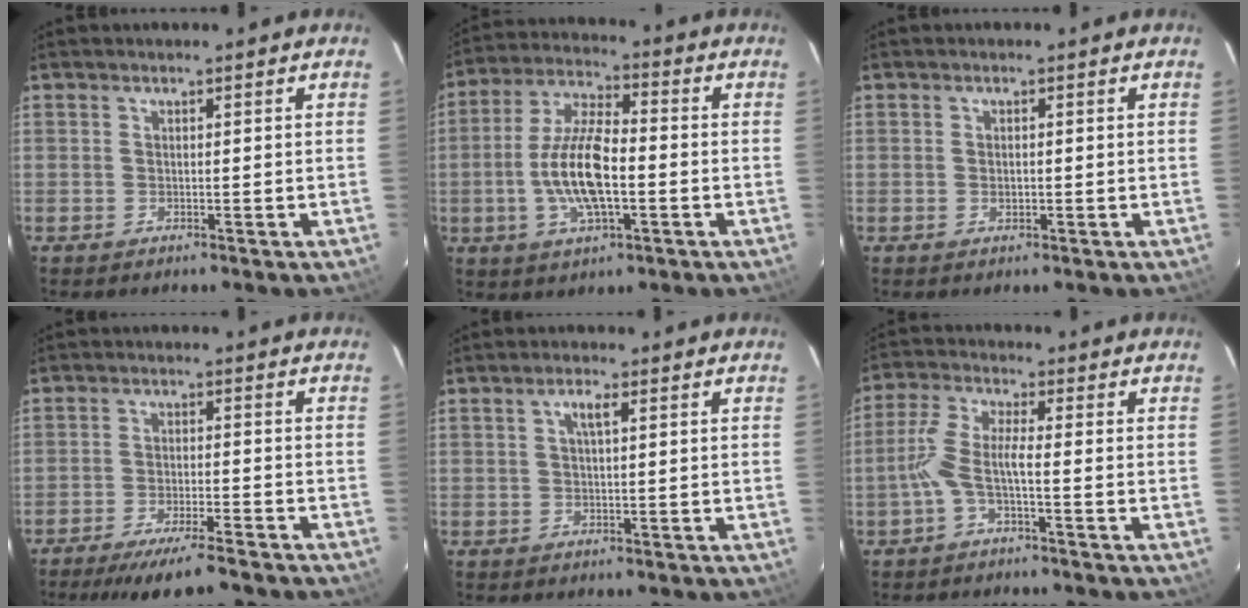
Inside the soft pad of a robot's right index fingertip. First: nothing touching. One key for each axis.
{"total": 12.8, "fx": -2.6, "fy": 4.6, "fz": 11.6, "tx": -0.239, "ty": 0.004, "tz": -0.051}
{"total": 0.8, "fx": -0.2, "fy": 0.6, "fz": 0.5, "tx": -0.009, "ty": 0.001, "tz": -0.002}
{"total": 11.1, "fx": -9.4, "fy": 1.5, "fz": 5.7, "tx": -0.118, "ty": -0.020, "tz": -0.144}
{"total": 2.1, "fx": 0.6, "fy": 0.5, "fz": 2.0, "tx": -0.040, "ty": 0.008, "tz": 0.010}
{"total": 5.2, "fx": -2.2, "fy": 0.4, "fz": 4.7, "tx": -0.115, "ty": 0.009, "tz": -0.044}